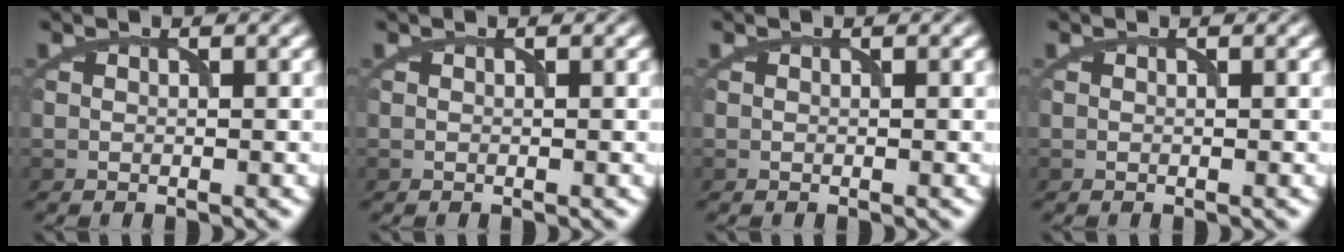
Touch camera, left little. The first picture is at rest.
{"total": 0.0}
{"total": 0.0}
{"total": 0.0}